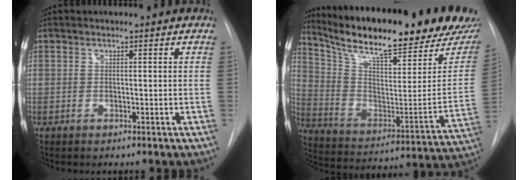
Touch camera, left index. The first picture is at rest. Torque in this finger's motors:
{"motor_torque": [0.38, -0.92, 0.64, 0.18]}